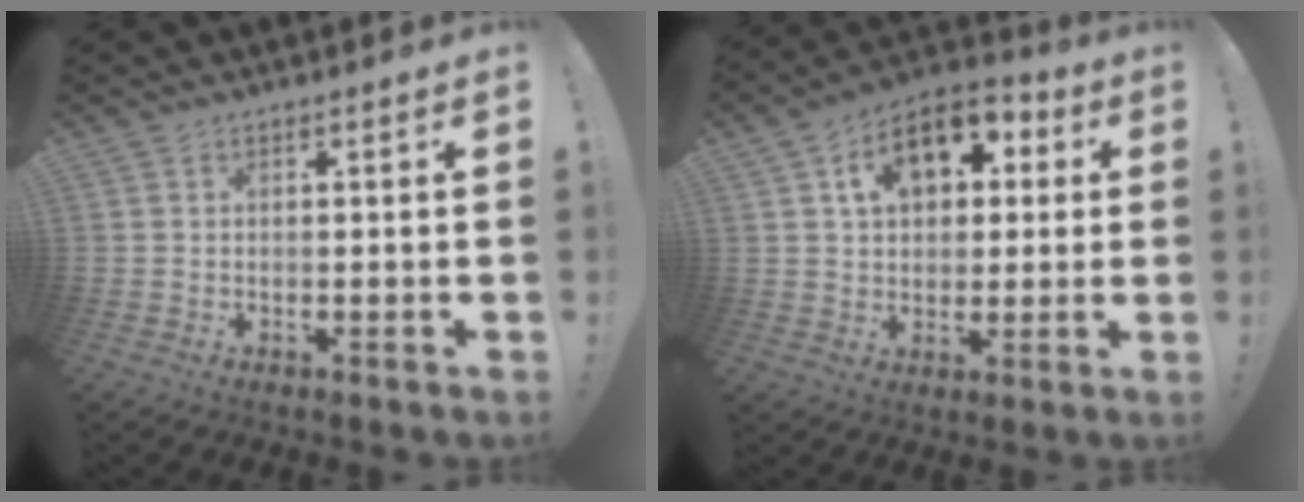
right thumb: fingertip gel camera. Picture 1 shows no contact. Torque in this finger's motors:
{"motor_torque": [1.37, 2.18, 0.47, -0.21, 0.15]}